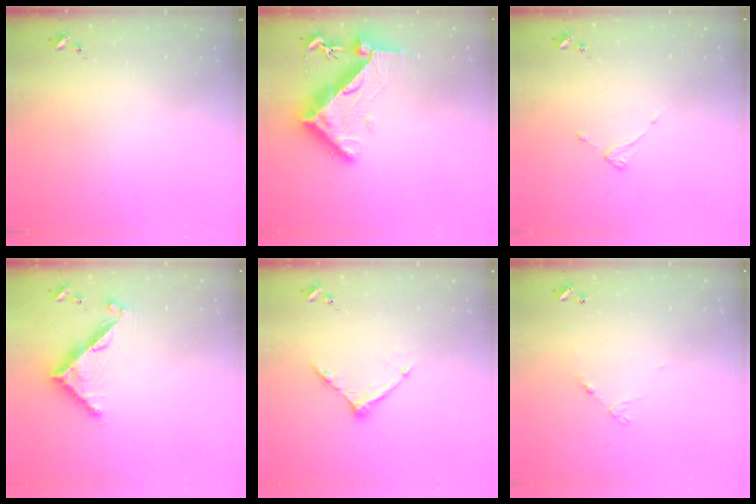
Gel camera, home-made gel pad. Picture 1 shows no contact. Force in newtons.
{"total": 10.8, "press": 10.8, "slide": 1.3}
{"total": 3.6, "press": 3.6, "slide": 0.2}
{"total": 8.5, "press": 8.5, "slide": 0.6}
{"total": 10.5, "press": 10.5, "slide": 1.0}
{"total": 4.6, "press": 4.6, "slide": 0.3}